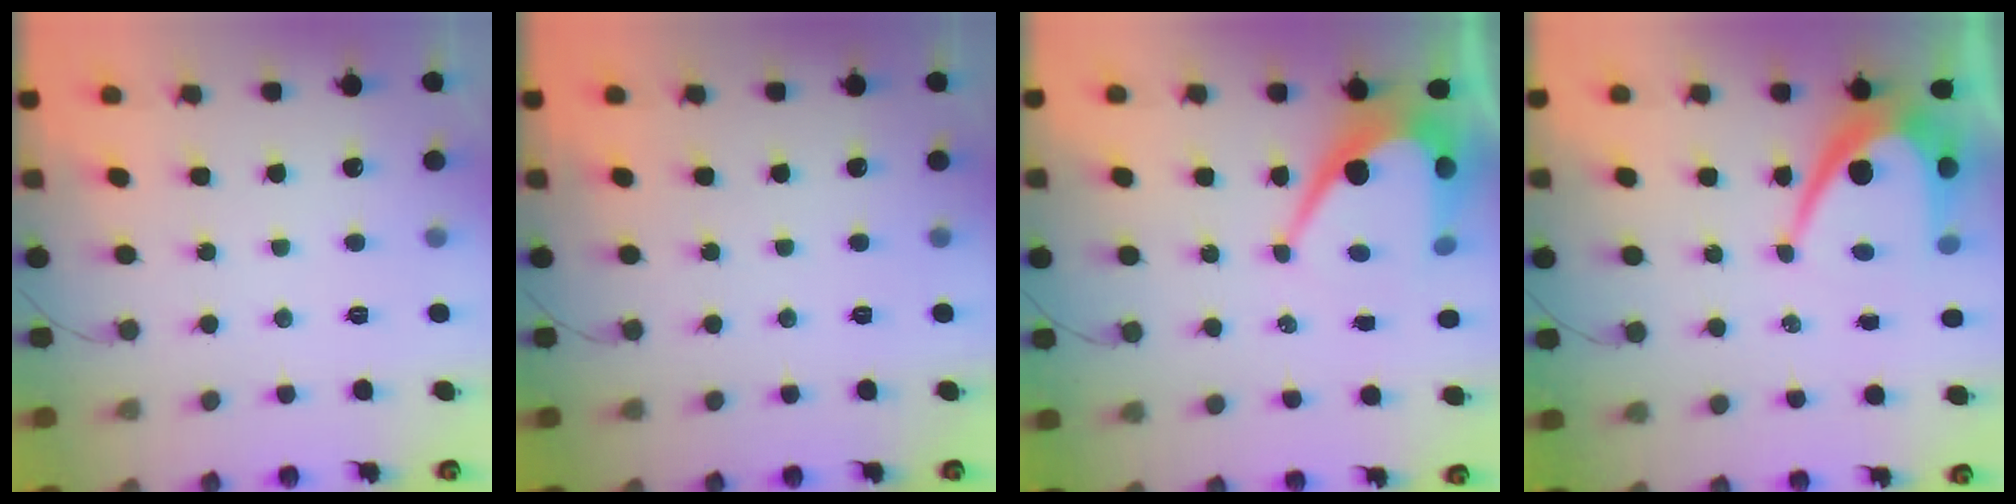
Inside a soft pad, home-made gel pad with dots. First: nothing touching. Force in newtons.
{"total": 0.0}
{"total": 10.7, "press": 10.7, "slide": 0.8}
{"total": 9.4, "press": 9.4, "slide": 0.5}